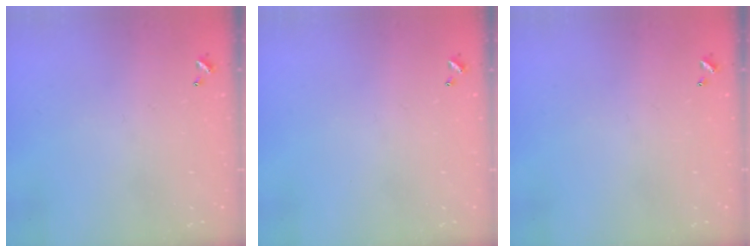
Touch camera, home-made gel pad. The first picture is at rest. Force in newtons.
{"total": 0.0}
{"total": 0.0}